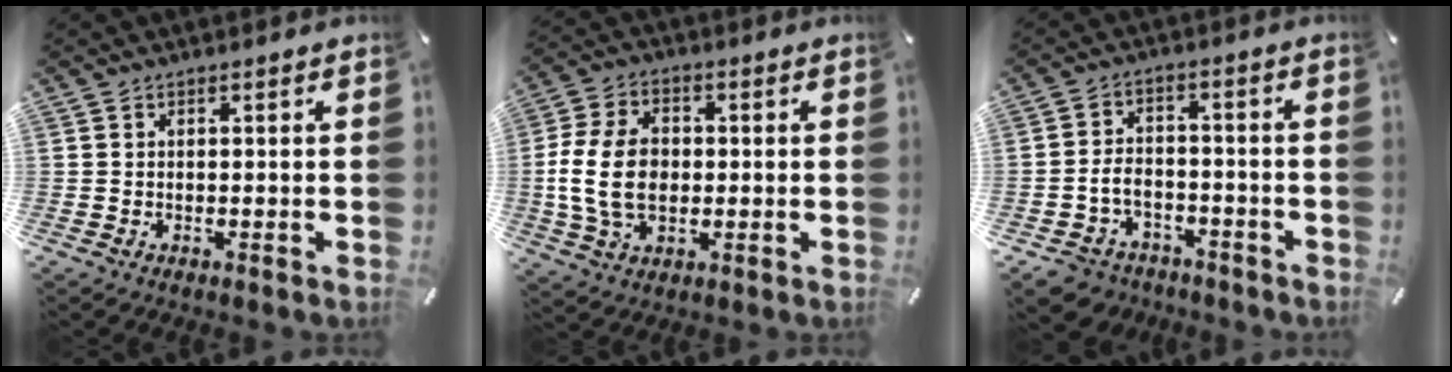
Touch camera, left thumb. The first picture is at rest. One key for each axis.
{"total": 12.7, "fx": -0.5, "fy": 9.2, "fz": 8.7, "tx": -0.200, "ty": 0.012, "tz": -0.005}
{"total": 7.1, "fx": -3.2, "fy": 5.7, "fz": 2.8, "tx": -0.068, "ty": 0.021, "tz": -0.059}